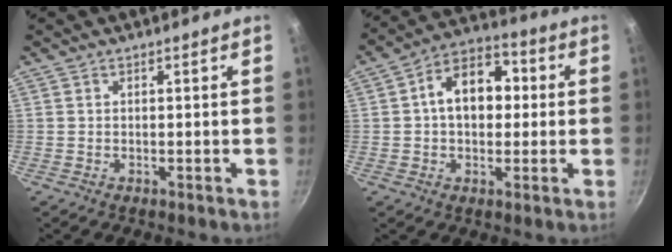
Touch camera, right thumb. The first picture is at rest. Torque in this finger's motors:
{"motor_torque": [0.54, 2.62, 1.37, -0.16, 0.14]}